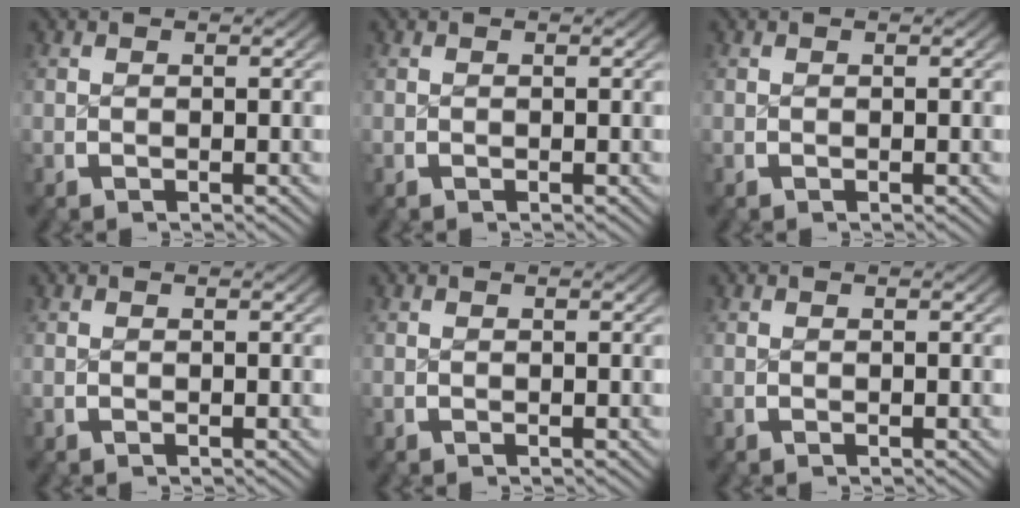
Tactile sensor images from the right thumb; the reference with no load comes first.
{"total": 0.0}
{"total": 0.0}
{"total": 0.0}
{"total": 0.0}
{"total": 0.0}